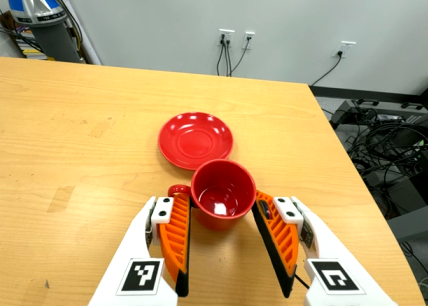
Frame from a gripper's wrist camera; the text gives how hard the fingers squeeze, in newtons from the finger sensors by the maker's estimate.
{"total": 1.7, "left": 1.2, "right": 2.1}